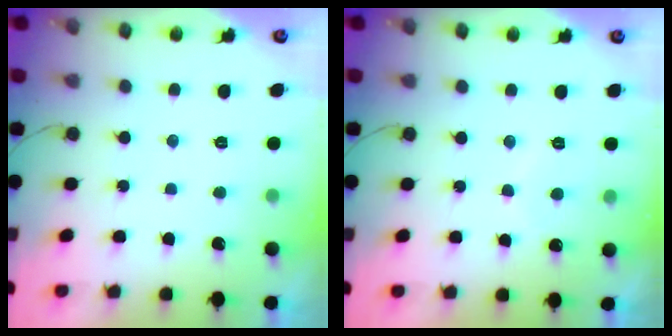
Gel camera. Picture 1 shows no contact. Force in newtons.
{"total": 5.2, "press": 5.1, "slide": 0.4}